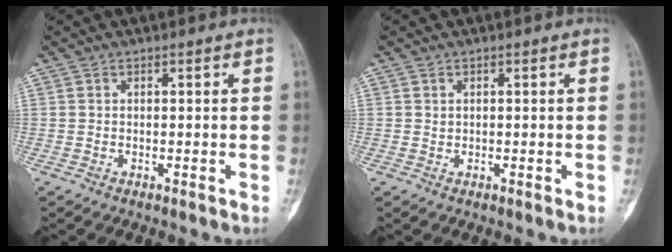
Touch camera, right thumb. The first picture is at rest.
{"total": 0.8, "force": [0.2, 0.7, -0.4], "torque": [0.011, 0.001, 0.005]}